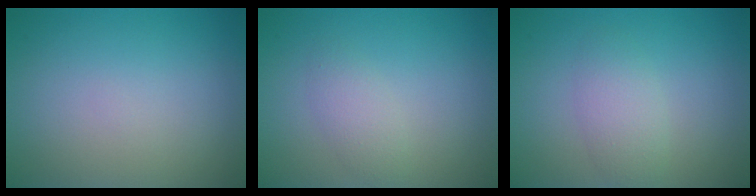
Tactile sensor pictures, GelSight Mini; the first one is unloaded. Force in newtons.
{"total": 1.7, "press": 1.7, "slide": 0.1}
{"total": 2.3, "press": 2.3, "slide": 0.1}